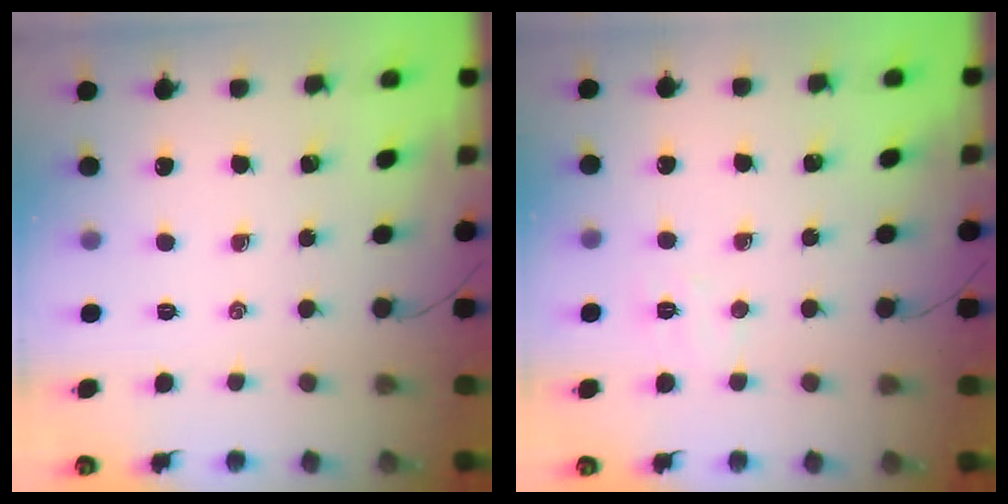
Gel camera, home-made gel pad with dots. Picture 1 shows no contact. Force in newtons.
{"total": 4.1, "press": 4.0, "slide": 0.9}